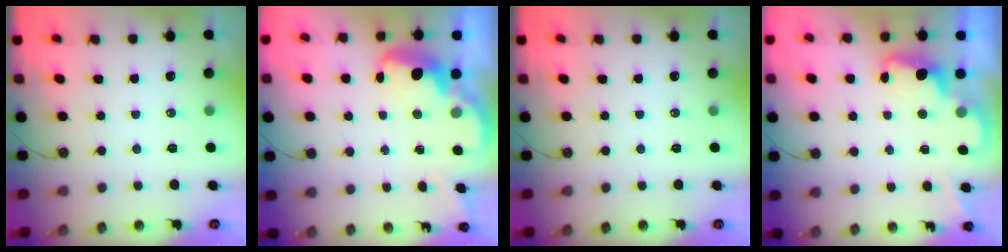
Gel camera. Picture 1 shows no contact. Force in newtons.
{"total": 3.3, "press": 3.3, "slide": 0.5}
{"total": 0.0}
{"total": 2.4, "press": 2.3, "slide": 0.6}